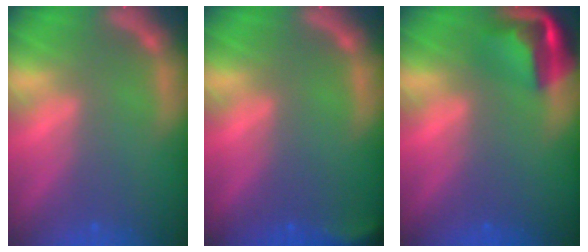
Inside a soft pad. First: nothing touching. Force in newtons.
{"total": 2.9}
{"total": 5.5}